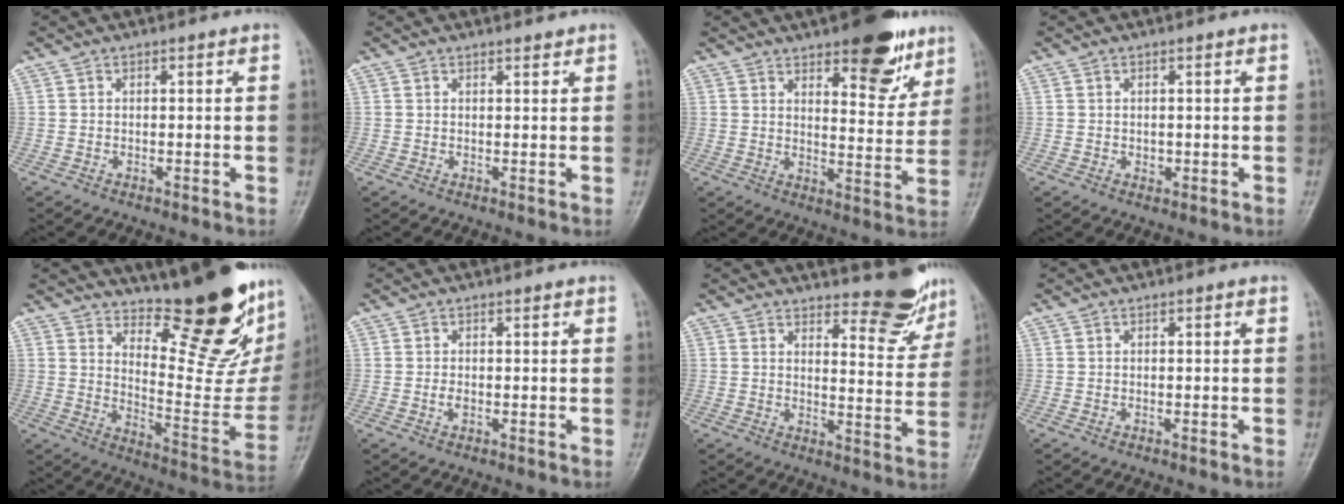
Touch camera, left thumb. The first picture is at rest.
{"total": 1.0, "force": [0.9, 0.2, 0.2], "torque": [-0.002, -0.009, 0.013]}
{"total": 13.2, "force": [8.5, 5.1, 8.7], "torque": [-0.072, -0.050, 0.119]}
{"total": 1.0, "force": [0.3, 0.7, 0.6], "torque": [-0.006, -0.002, 0.006]}
{"total": 24.1, "force": [17.8, 7.5, 14.5], "torque": [-0.164, -0.140, 0.249]}
{"total": 1.2, "force": [0.0, 0.7, 1.0], "torque": [-0.016, 0.000, 0.001]}
{"total": 9.8, "force": [8.5, 2.9, 3.8], "torque": [-0.024, -0.078, 0.106]}
{"total": 0.0}